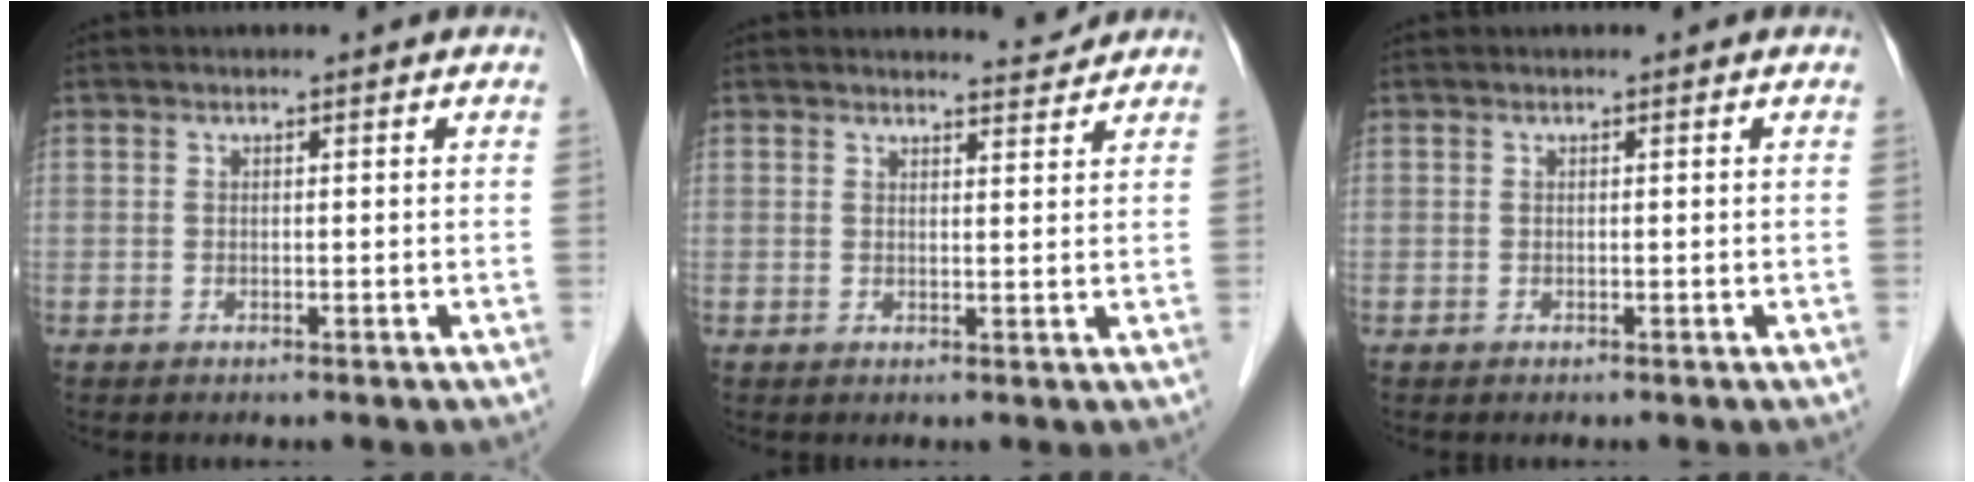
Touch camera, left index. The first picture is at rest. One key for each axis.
{"total": 2.4, "fx": 2.4, "fy": -0.2, "fz": -0.3, "tx": -0.005, "ty": -0.013, "tz": 0.033}
{"total": 0.0}